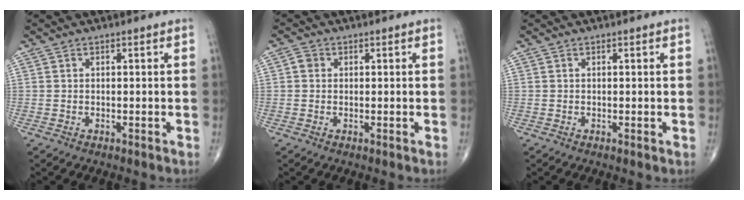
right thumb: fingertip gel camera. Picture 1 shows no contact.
{"total": 1.6, "force": [0.2, 1.4, 0.7], "torque": [-0.005, 0.004, 0.001]}
{"total": 0.0}